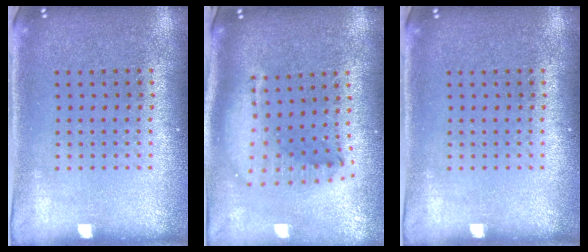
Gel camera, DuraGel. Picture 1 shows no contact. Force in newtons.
{"total": 2.2, "press": 1.7, "slide": 1.4}
{"total": 0.0}